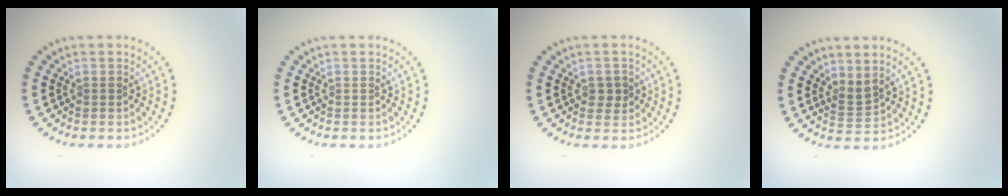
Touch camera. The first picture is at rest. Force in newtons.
{"total": 0.0}
{"total": 1.5, "press": 1.5, "slide": 0.3}
{"total": 1.6, "press": 1.1, "slide": 1.2}